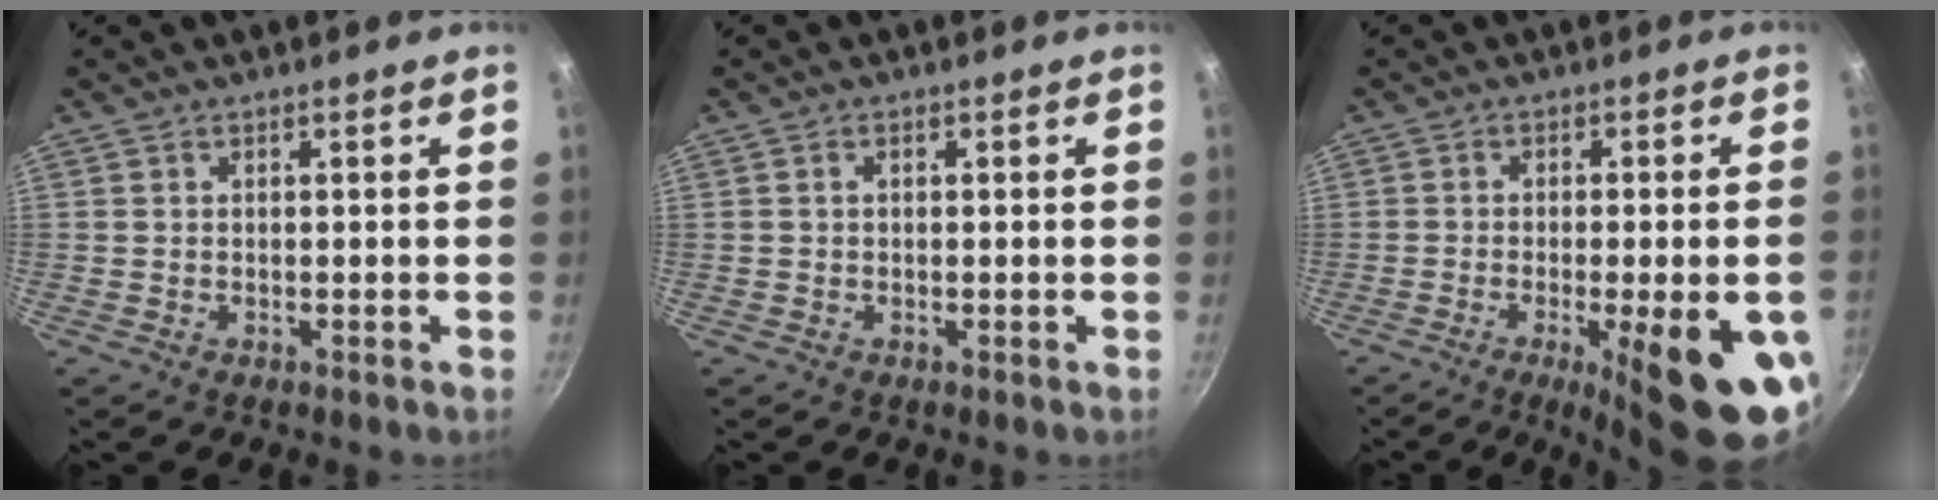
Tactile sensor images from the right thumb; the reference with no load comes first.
{"total": 0.8, "force": [0.1, 0.5, 0.6], "torque": [-0.010, 0.005, 0.002]}
{"total": 16.5, "force": [-6.0, 4.0, 14.8], "torque": [-0.177, 0.005, -0.075]}